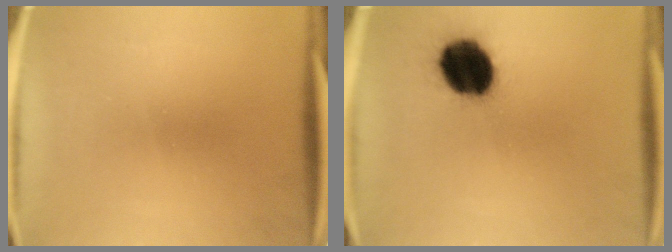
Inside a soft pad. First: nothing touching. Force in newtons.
{"total": 16.6}